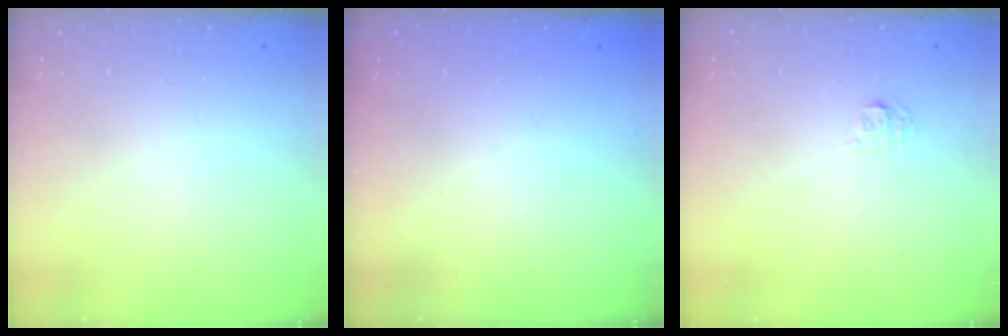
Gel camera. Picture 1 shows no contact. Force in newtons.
{"total": 2.3, "press": 2.2, "slide": 0.8}
{"total": 4.3, "press": 4.2, "slide": 0.6}